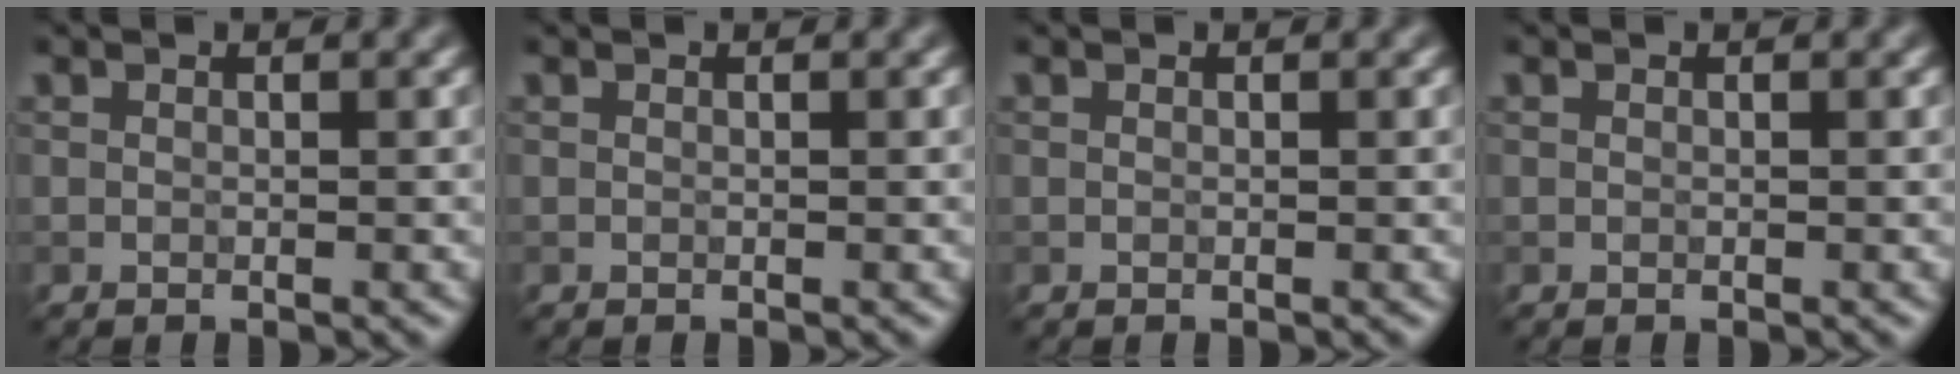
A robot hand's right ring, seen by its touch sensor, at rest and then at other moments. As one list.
[{"total": 0.0}, {"total": 0.0}, {"total": 0.0}]